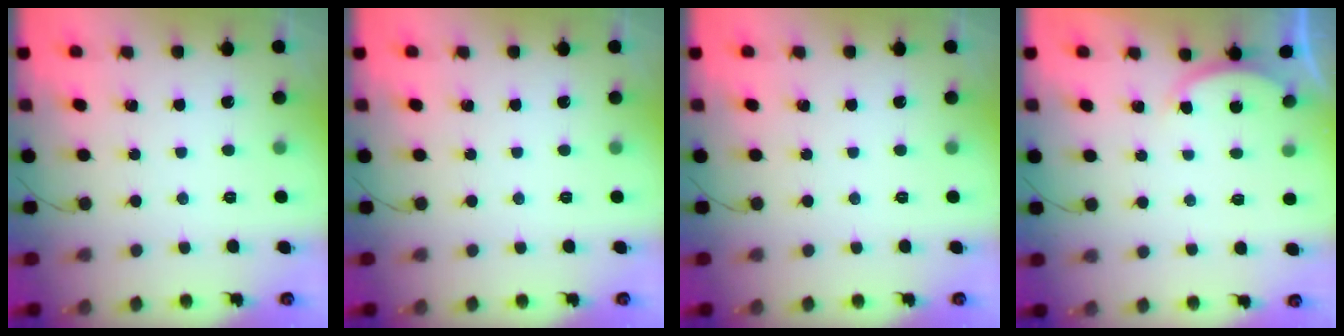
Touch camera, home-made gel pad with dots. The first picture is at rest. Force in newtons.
{"total": 0.0}
{"total": 0.0}
{"total": 2.2, "press": 2.1, "slide": 0.5}